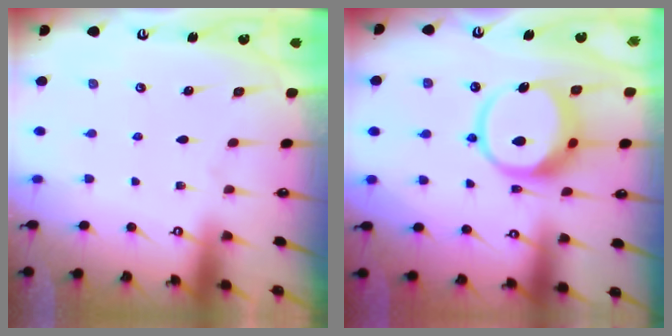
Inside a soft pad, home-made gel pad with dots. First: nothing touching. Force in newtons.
{"total": 14.3, "press": 14.2, "slide": 1.8}